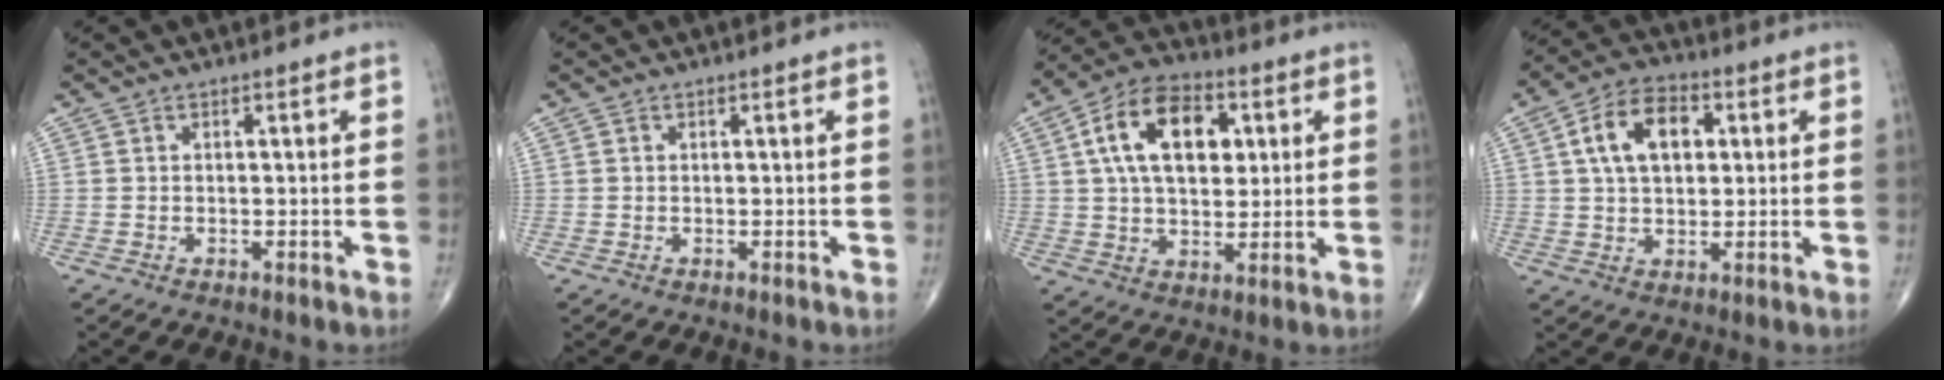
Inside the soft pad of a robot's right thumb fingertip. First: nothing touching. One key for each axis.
{"total": 0.0}
{"total": 16.0, "fx": 4.3, "fy": 9.7, "fz": 12.0, "tx": -0.185, "ty": 0.007, "tz": 0.069}
{"total": 11.4, "fx": 2.7, "fy": 7.1, "fz": 8.5, "tx": -0.132, "ty": 0.012, "tz": 0.042}